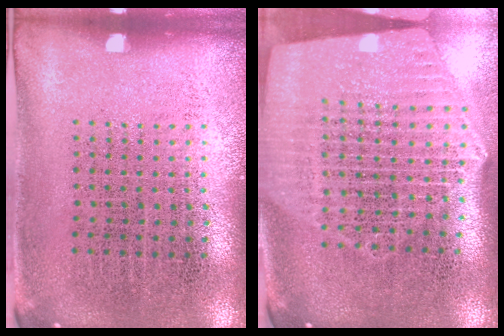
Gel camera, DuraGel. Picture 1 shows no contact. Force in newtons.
{"total": 2.8, "press": 2.3, "slide": 1.5}